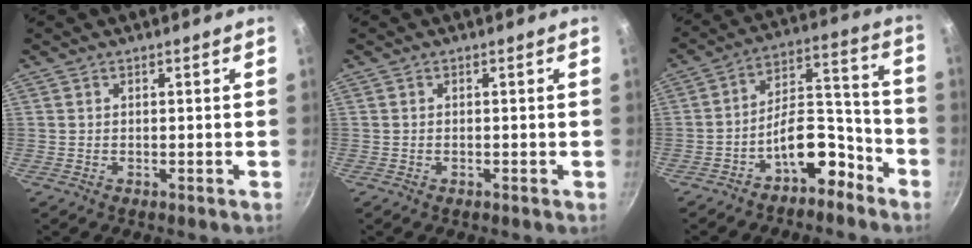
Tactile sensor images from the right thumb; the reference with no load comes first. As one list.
[{"total": 0.0}, {"total": 10.9, "force": [-6.5, 5.3, 6.9], "torque": [-0.100, 0.087, -0.114]}]